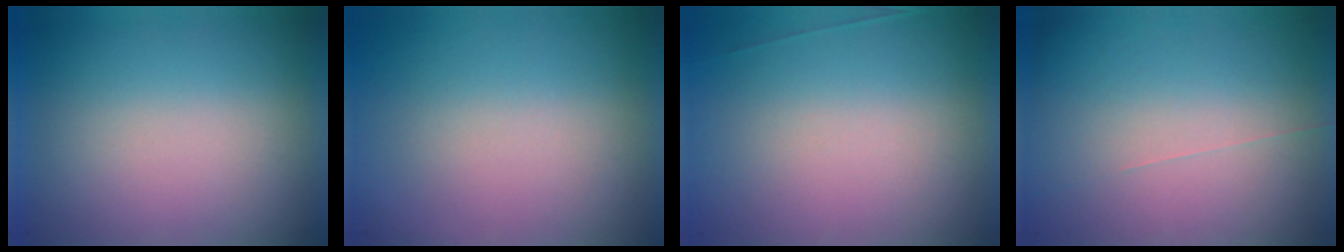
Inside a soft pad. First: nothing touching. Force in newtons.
{"total": 7.0}
{"total": 6.6}
{"total": 5.7}